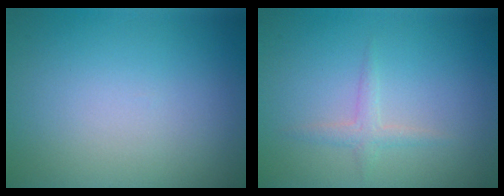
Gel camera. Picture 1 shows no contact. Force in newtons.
{"total": 1.3, "press": 1.3, "slide": 0.1}